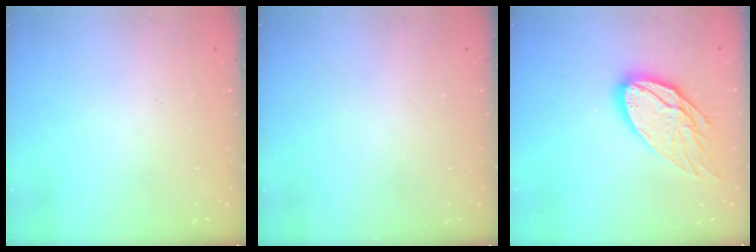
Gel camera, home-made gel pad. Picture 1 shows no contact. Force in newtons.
{"total": 0.0}
{"total": 16.0, "press": 15.9, "slide": 1.5}